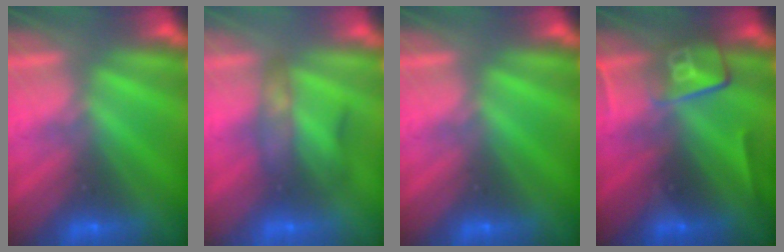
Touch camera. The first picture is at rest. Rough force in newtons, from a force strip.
{"total": 2.2}
{"total": 0.0}
{"total": 2.4}